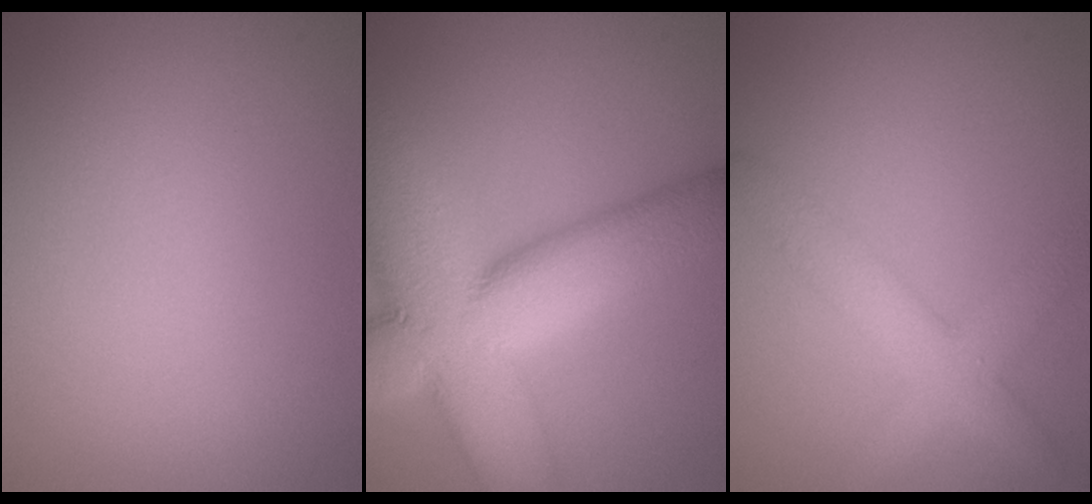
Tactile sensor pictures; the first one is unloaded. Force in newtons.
{"total": 15.7, "press": 15.7, "slide": 1.0}
{"total": 4.4, "press": 4.4, "slide": 0.2}